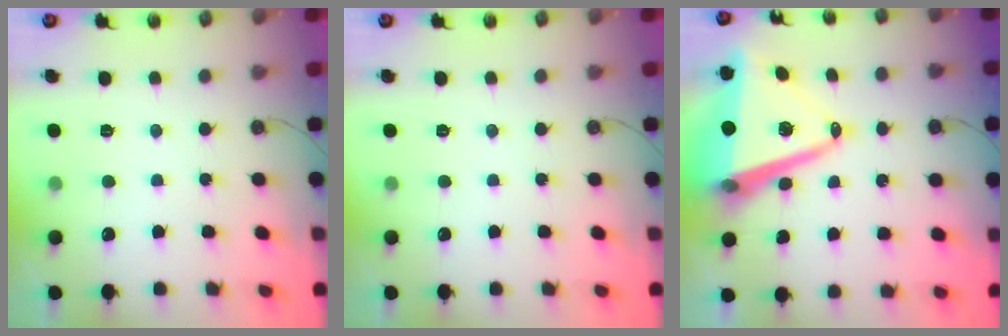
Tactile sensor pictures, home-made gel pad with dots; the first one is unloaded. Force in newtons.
{"total": 0.0}
{"total": 15.7, "press": 15.1, "slide": 4.1}